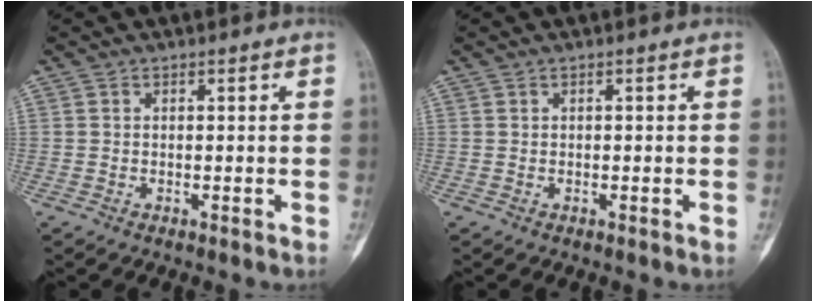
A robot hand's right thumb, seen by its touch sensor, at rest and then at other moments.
{"total": 0.0}